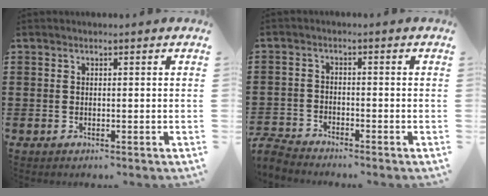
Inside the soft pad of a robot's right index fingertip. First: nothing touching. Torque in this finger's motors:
{"motor_torque": [-2.14, 0.00, -1.05, -0.21]}